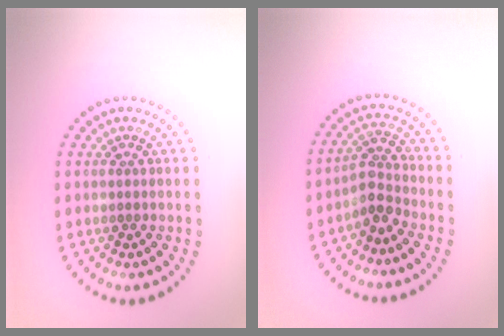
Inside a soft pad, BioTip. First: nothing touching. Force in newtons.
{"total": 2.6, "press": 2.0, "slide": 1.6}